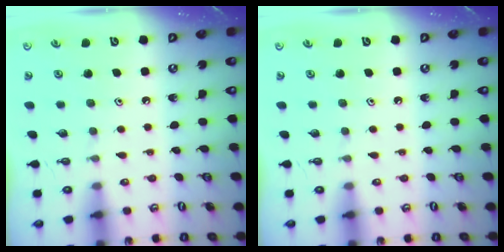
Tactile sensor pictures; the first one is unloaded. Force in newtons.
{"total": 0.0}